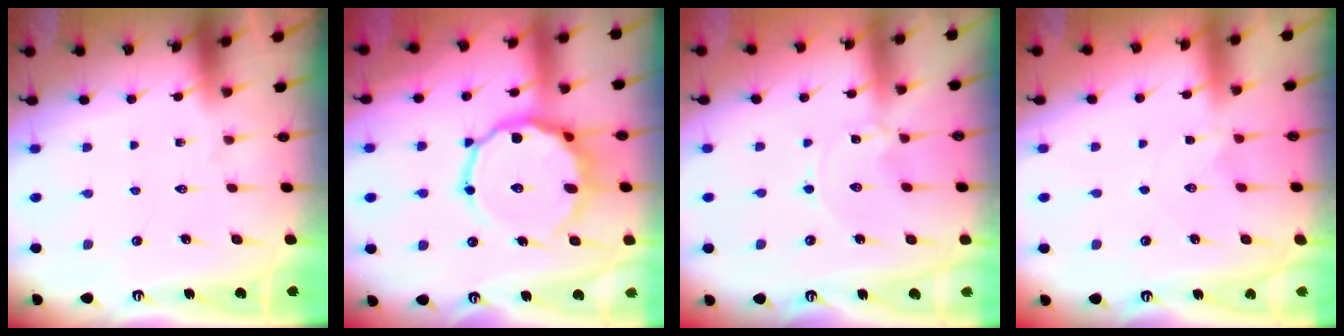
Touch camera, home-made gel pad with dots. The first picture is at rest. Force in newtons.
{"total": 13.8, "press": 13.6, "slide": 2.0}
{"total": 0.0}
{"total": 2.1, "press": 2.1, "slide": 0.3}